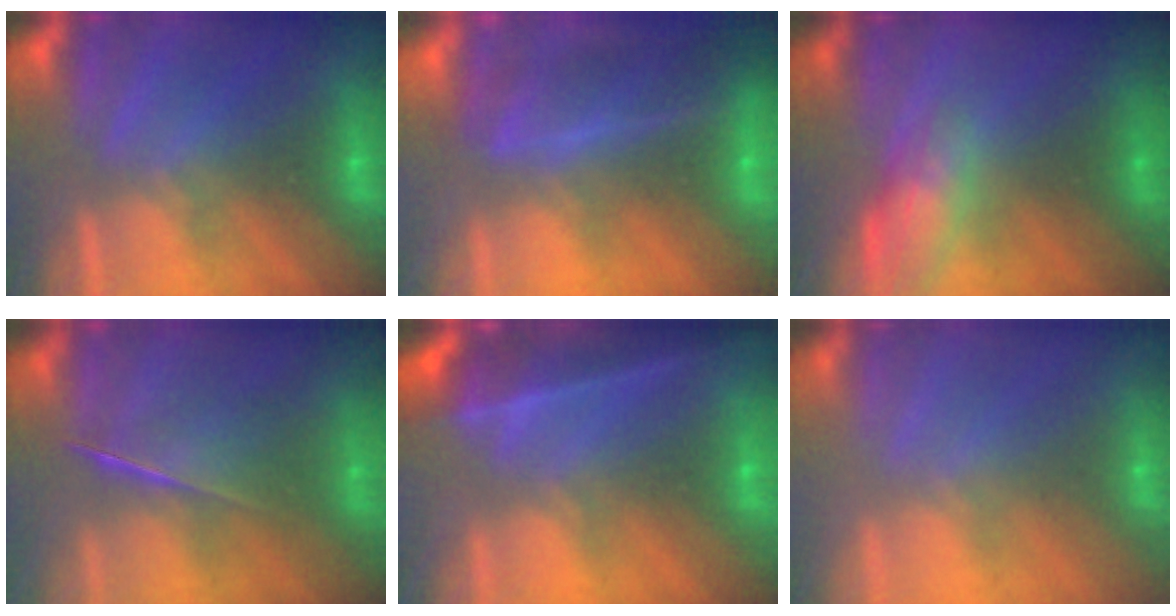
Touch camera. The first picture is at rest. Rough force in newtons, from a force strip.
{"total": 7.8}
{"total": 2.7}
{"total": 2.1}
{"total": 11.3}
{"total": 2.5}